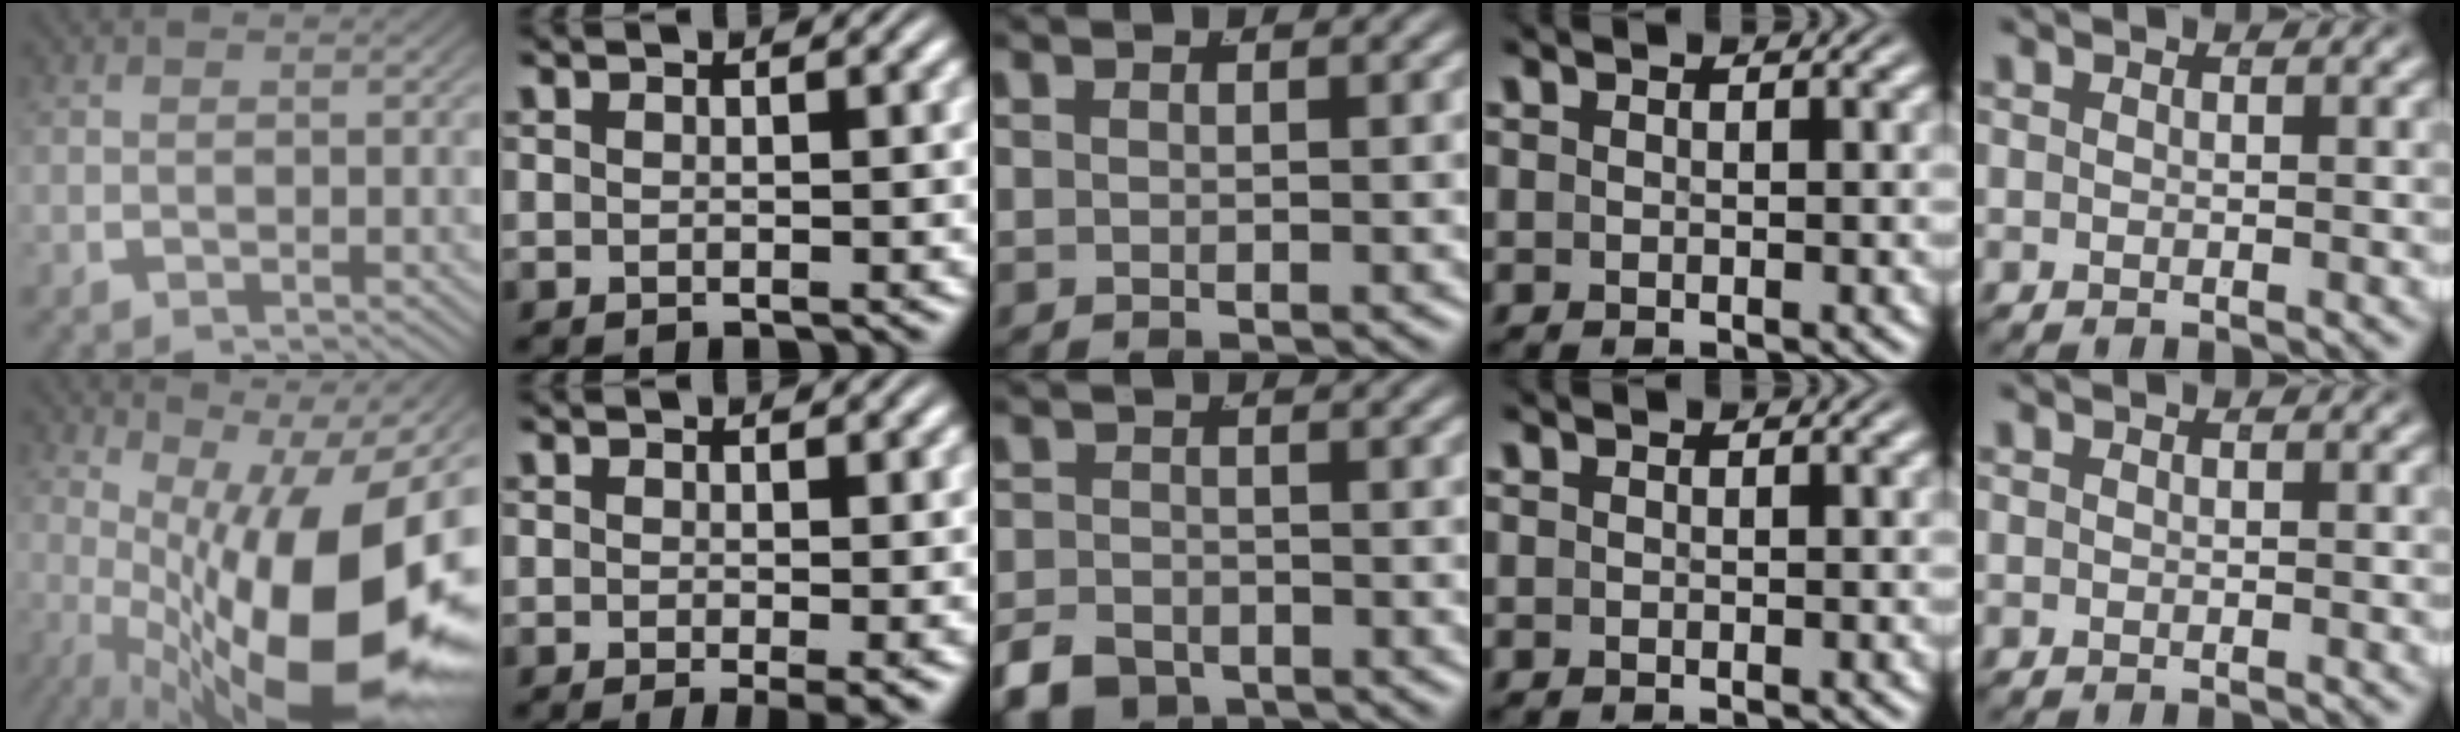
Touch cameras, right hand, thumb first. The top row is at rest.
{"thumb": {"total": 19.7, "force": [-1.0, 9.8, 17.0], "torque": [-0.278, -0.058, 0.025]}, "index": {"total": 2.3, "force": [-1.0, 0.4, 2.0], "torque": [-0.022, -0.012, -0.009]}, "middle": {"total": 3.8, "force": [-3.0, 1.9, 1.2], "torque": [-0.010, -0.014, -0.052]}}